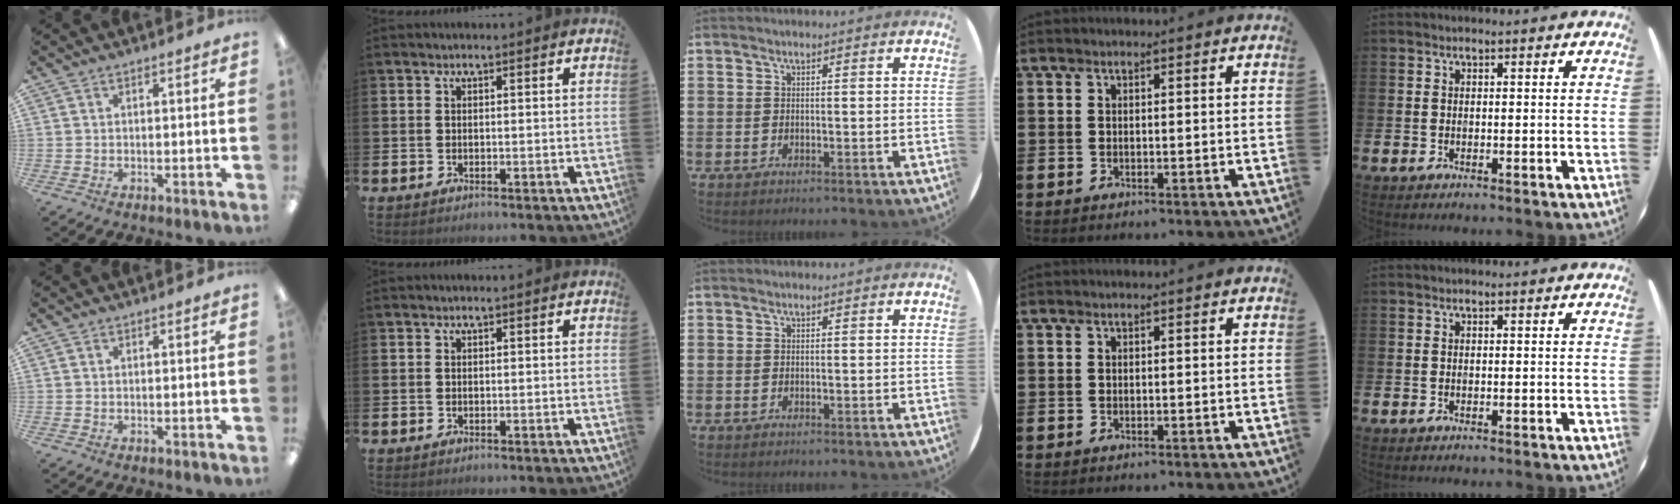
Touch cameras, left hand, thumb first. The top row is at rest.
{}